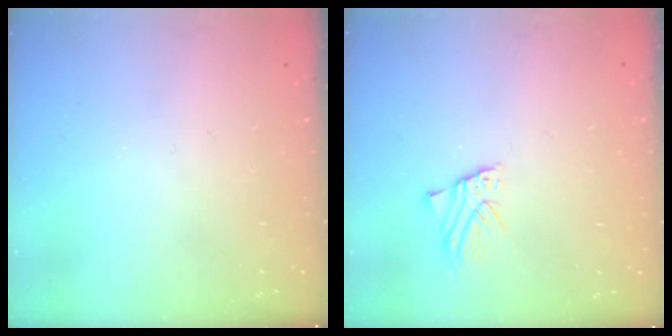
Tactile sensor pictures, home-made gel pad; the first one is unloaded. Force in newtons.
{"total": 1.8, "press": 1.8, "slide": 0.1}